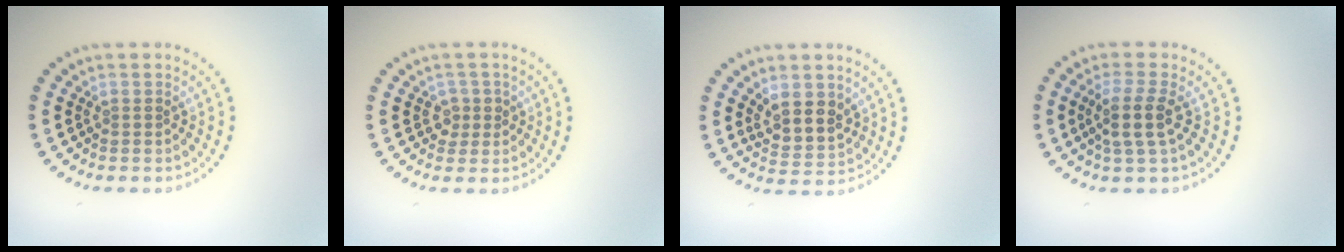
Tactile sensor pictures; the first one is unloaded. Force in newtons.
{"total": 1.6, "press": 1.4, "slide": 0.7}
{"total": 3.3, "press": 3.0, "slide": 1.3}
{"total": 2.7, "press": 2.3, "slide": 1.5}